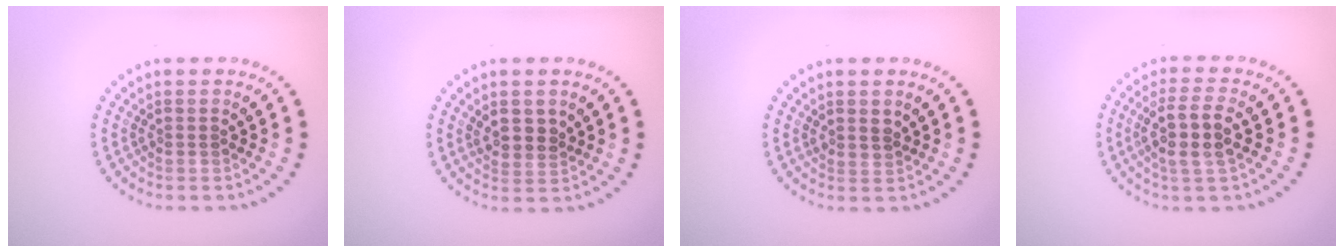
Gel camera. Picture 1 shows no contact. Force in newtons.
{"total": 1.7, "press": 1.6, "slide": 0.8}
{"total": 1.0, "press": 0.7, "slide": 0.6}
{"total": 3.8, "press": 3.5, "slide": 1.5}